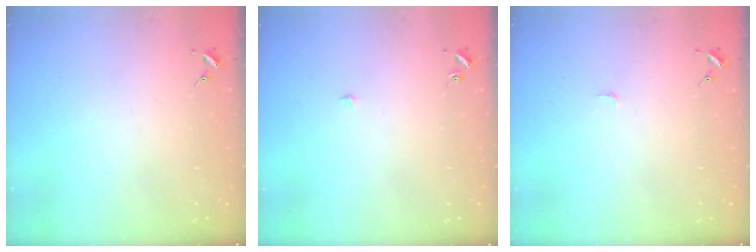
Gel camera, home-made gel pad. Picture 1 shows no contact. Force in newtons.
{"total": 2.1, "press": 2.1, "slide": 0.1}
{"total": 2.8, "press": 2.8, "slide": 0.3}